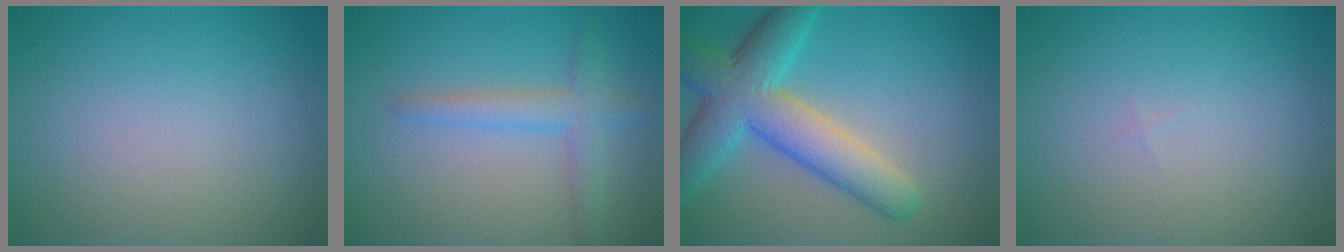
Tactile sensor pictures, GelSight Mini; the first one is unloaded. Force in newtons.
{"total": 2.8, "press": 2.8, "slide": 0.2}
{"total": 7.7, "press": 7.7, "slide": 0.3}
{"total": 0.0}